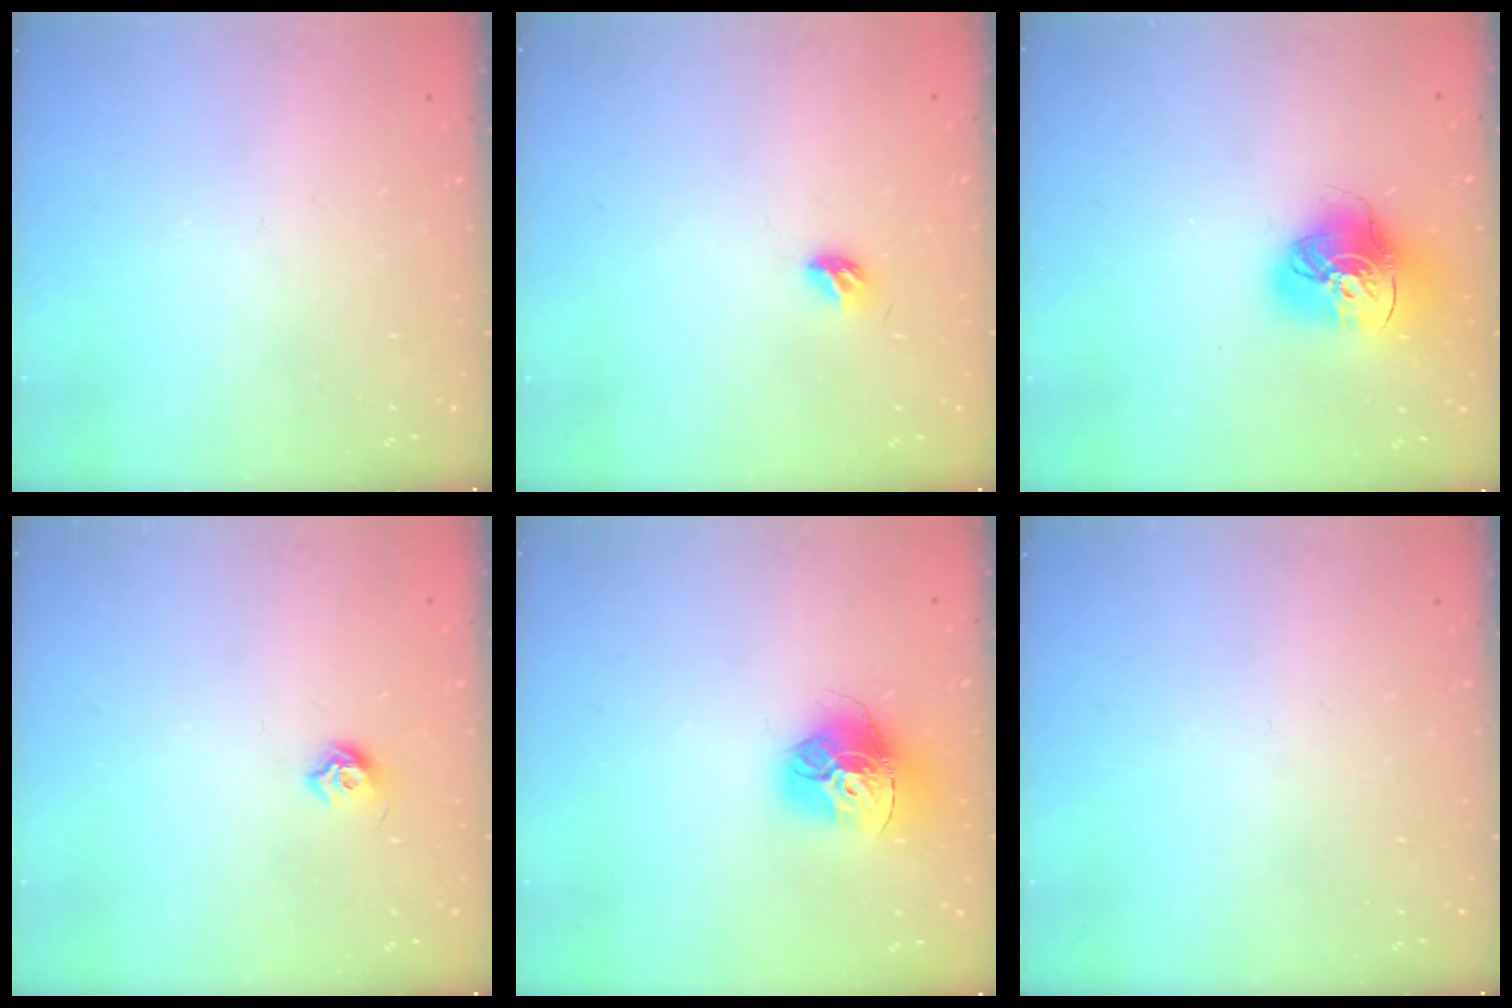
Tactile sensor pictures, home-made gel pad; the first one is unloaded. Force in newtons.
{"total": 4.0, "press": 3.9, "slide": 1.0}
{"total": 15.6, "press": 15.5, "slide": 1.7}
{"total": 6.0, "press": 5.9, "slide": 1.0}
{"total": 15.5, "press": 15.4, "slide": 1.7}
{"total": 0.0}